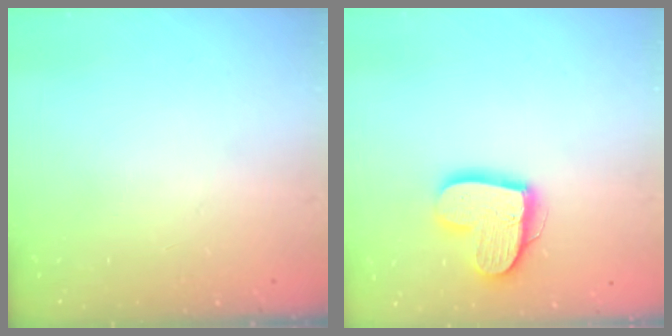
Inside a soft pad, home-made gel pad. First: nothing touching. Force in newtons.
{"total": 14.6, "press": 14.6, "slide": 1.3}